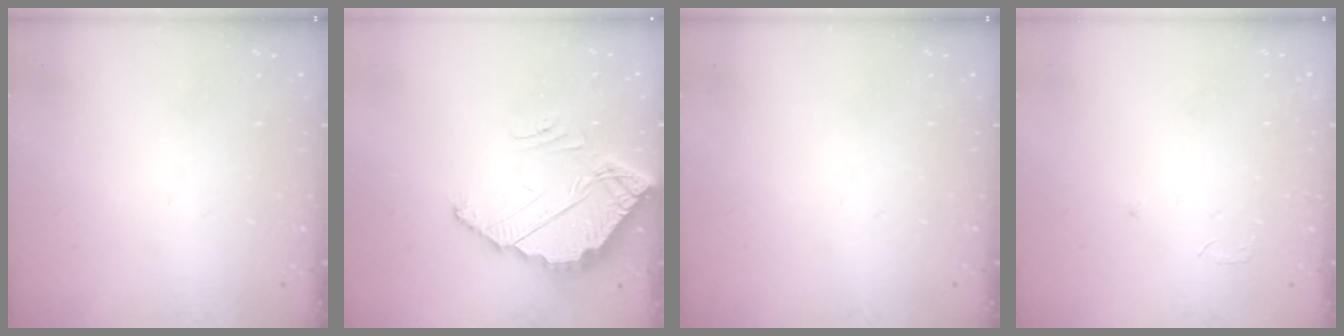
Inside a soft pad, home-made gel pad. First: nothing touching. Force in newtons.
{"total": 5.0, "press": 5.0, "slide": 0.2}
{"total": 0.0}
{"total": 2.6, "press": 2.6, "slide": 0.2}